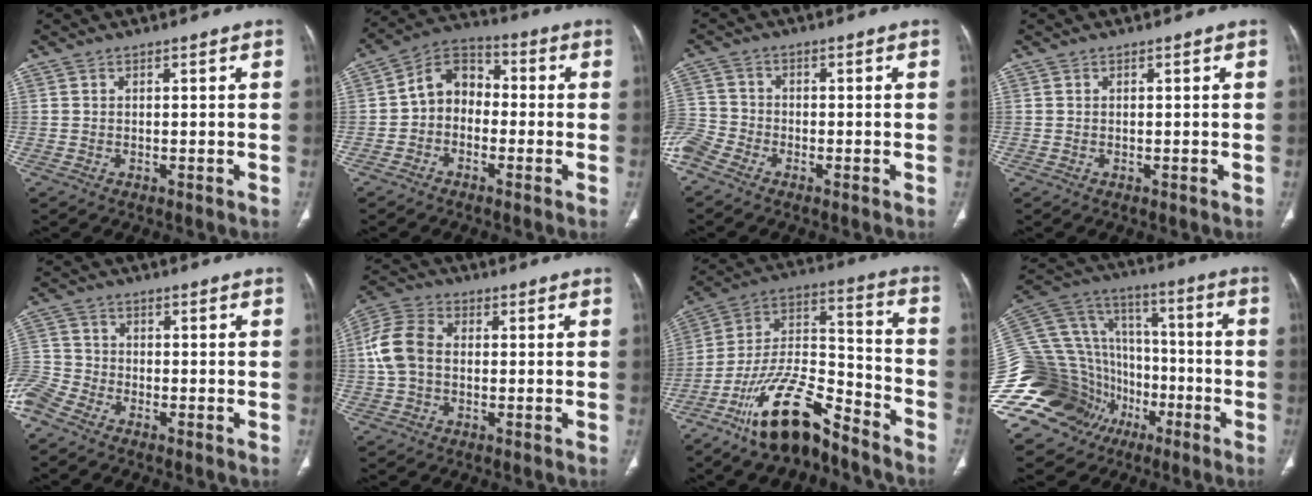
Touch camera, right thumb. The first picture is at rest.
{"total": 8.6, "force": [-1.1, 6.8, 5.1], "torque": [-0.057, 0.037, -0.038]}
{"total": 5.9, "force": [-4.2, 3.5, 2.4], "torque": [-0.062, 0.008, -0.095]}
{"total": 0.0}
{"total": 6.7, "force": [-5.0, 3.4, 2.8], "torque": [-0.077, 0.011, -0.112]}
{"total": 9.2, "force": [0.2, 6.7, 6.4], "torque": [-0.134, 0.025, -0.004]}
{"total": 17.9, "force": [-12.8, 6.3, 10.8], "torque": [-0.180, 0.091, -0.229]}
{"total": 34.8, "force": [-14.3, 26.6, 17.3], "torque": [-0.424, 0.082, -0.239]}